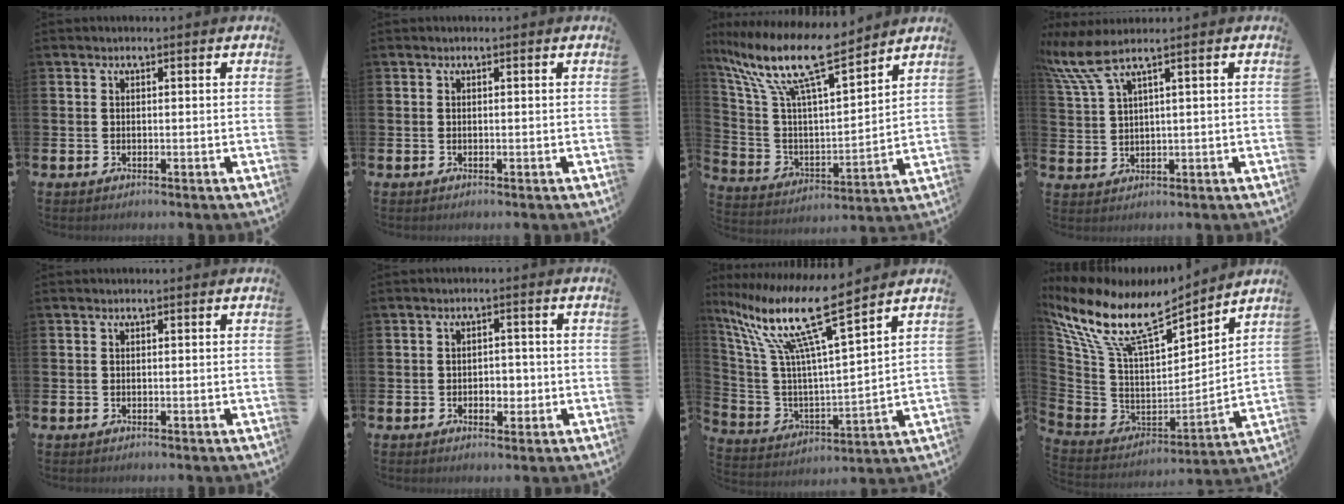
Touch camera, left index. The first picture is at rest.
{"total": 0.0}
{"total": 12.3, "force": [10.0, 1.9, 6.9], "torque": [-0.175, -0.060, 0.172]}
{"total": 5.6, "force": [3.8, 0.5, 4.1], "torque": [-0.100, -0.010, 0.061]}
{"total": 0.0}
{"total": 2.4, "force": [-0.7, 1.9, 1.4], "torque": [-0.006, -0.004, -0.022]}
{"total": 14.1, "force": [10.5, 1.7, 9.2], "torque": [-0.220, -0.060, 0.172]}
{"total": 11.3, "force": [9.1, 3.3, 5.9], "torque": [-0.159, -0.064, 0.159]}